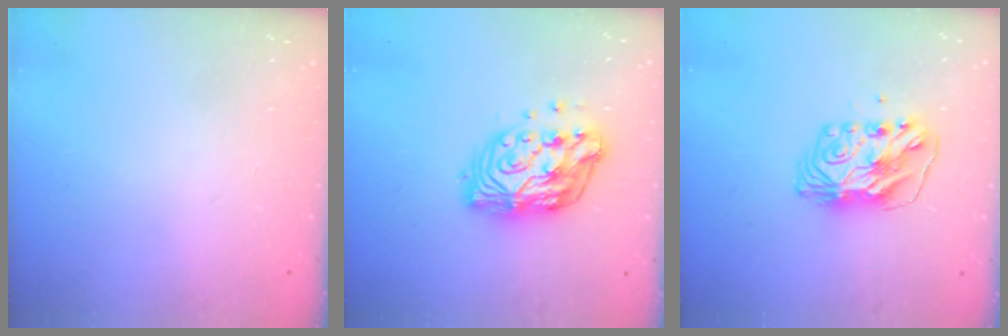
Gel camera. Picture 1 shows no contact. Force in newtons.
{"total": 12.5, "press": 12.5, "slide": 1.1}
{"total": 8.4, "press": 8.4, "slide": 0.8}